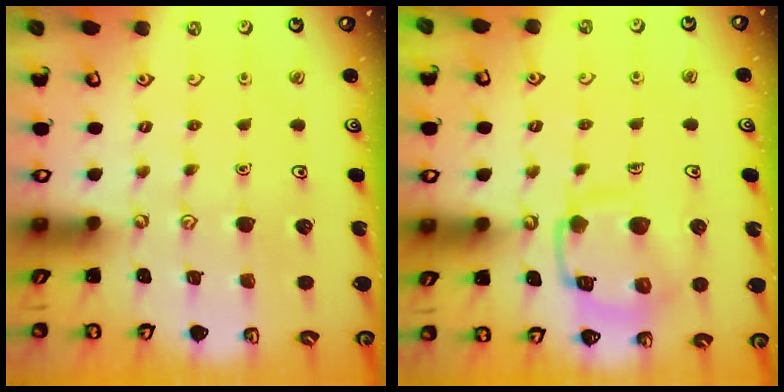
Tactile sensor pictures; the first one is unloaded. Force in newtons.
{"total": 15.0, "press": 14.9, "slide": 1.5}